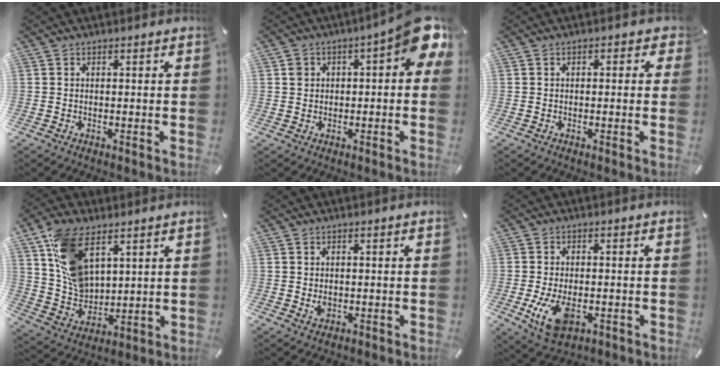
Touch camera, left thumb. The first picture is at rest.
{"total": 8.3, "force": [2.3, 4.8, 6.4], "torque": [-0.073, -0.011, 0.034]}
{"total": 1.4, "force": [-0.3, 1.1, 0.8], "torque": [-0.008, 0.003, -0.009]}
{"total": 14.1, "force": [6.8, 8.8, 8.6], "torque": [-0.186, -0.015, 0.133]}
{"total": 1.7, "force": [0.1, 1.5, 0.8], "torque": [-0.009, 0.000, 0.001]}
{"total": 8.2, "force": [-2.1, 5.1, 6.1], "torque": [-0.135, -0.006, -0.038]}